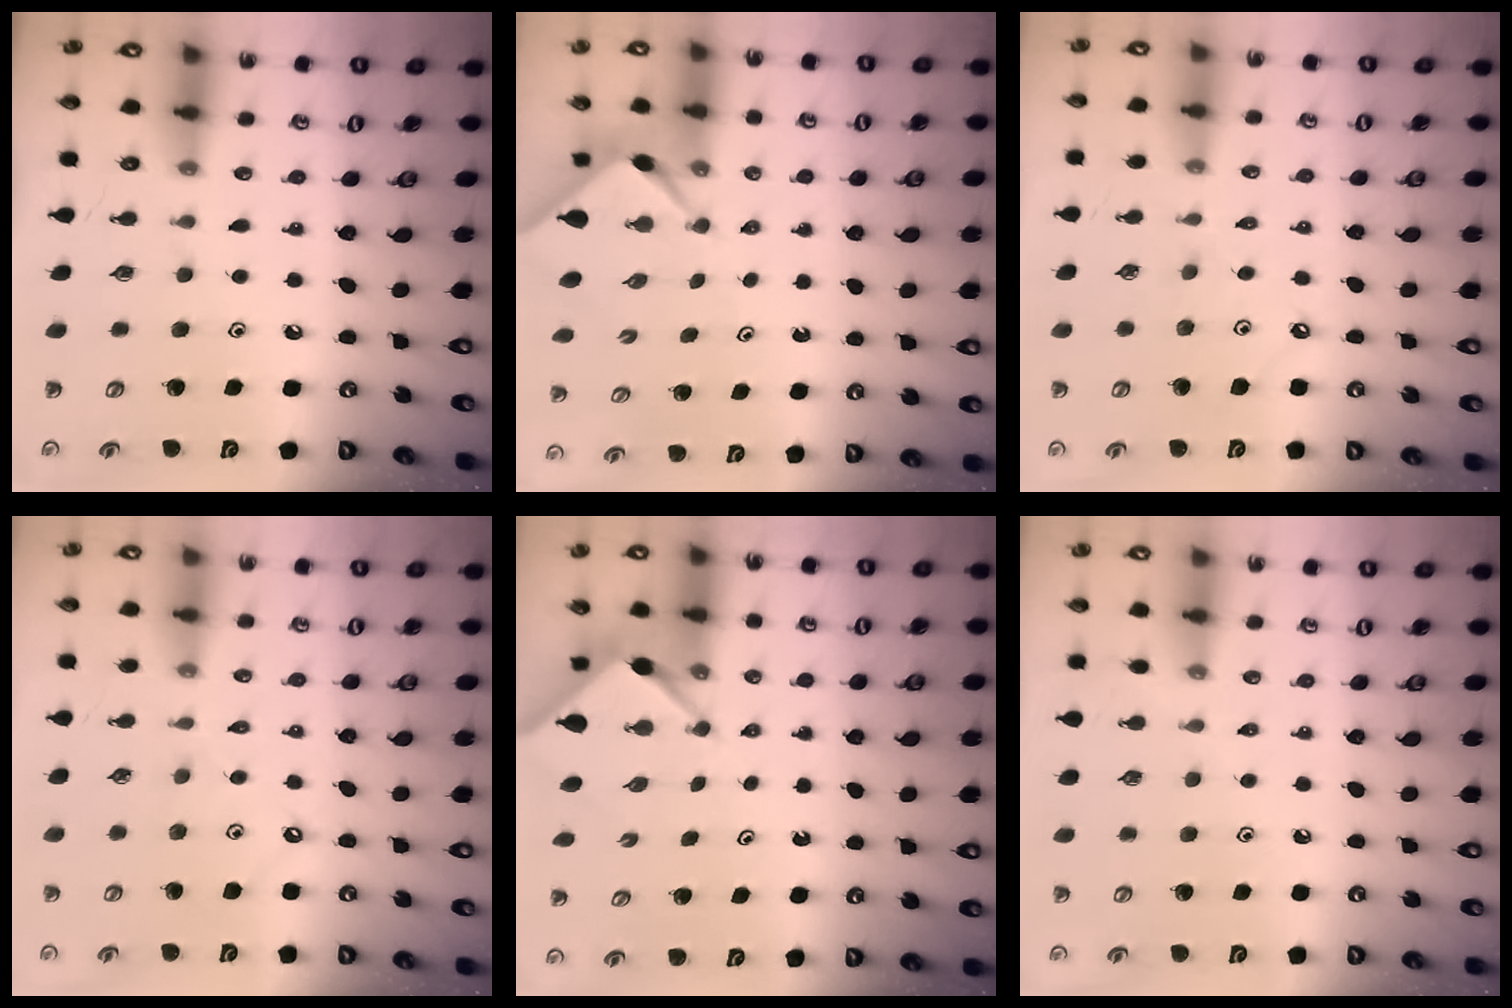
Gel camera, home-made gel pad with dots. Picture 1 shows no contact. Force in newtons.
{"total": 2.3, "press": 2.3, "slide": 0.1}
{"total": 2.6, "press": 2.6, "slide": 0.2}
{"total": 2.6, "press": 2.6, "slide": 0.4}
{"total": 3.8, "press": 3.8, "slide": 0.3}
{"total": 2.1, "press": 2.1, "slide": 0.4}